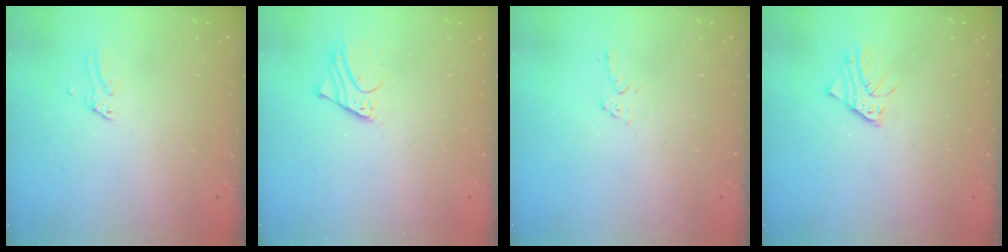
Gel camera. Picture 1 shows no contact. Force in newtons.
{"total": 2.4, "press": 2.4, "slide": 0.0}
{"total": 5.1, "press": 5.1, "slide": 0.4}
{"total": 1.8, "press": 1.8, "slide": 0.2}